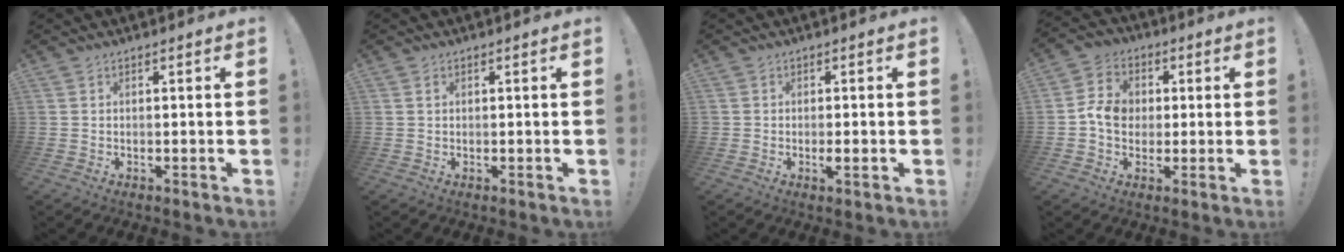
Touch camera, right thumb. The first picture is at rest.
{"total": 0.9, "force": [0.5, 0.5, 0.5], "torque": [-0.010, 0.001, 0.009]}
{"total": 2.0, "force": [-0.5, 0.7, 1.8], "torque": [-0.026, 0.000, -0.009]}
{"total": 8.9, "force": [0.0, 7.8, 4.3], "torque": [-0.058, 0.020, 0.007]}